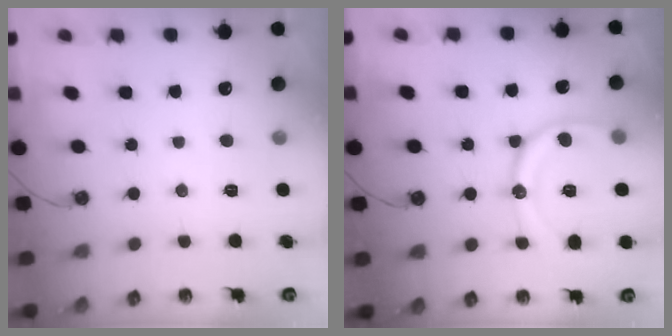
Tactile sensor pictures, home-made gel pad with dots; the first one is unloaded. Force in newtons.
{"total": 15.4, "press": 15.3, "slide": 1.8}